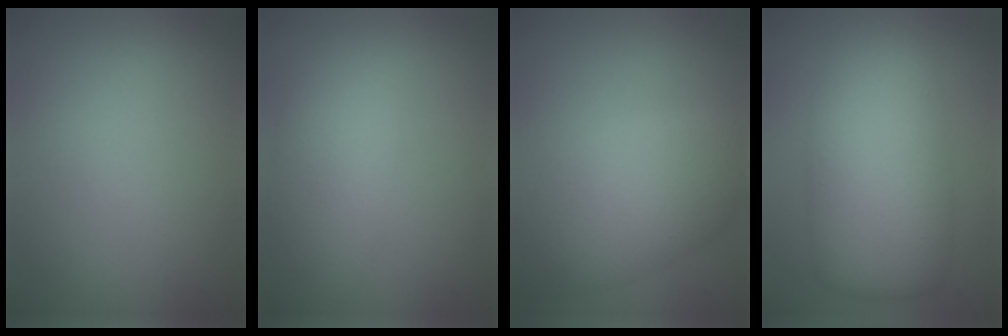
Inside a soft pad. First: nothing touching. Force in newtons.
{"total": 5.4, "press": 5.4, "slide": 0.3}
{"total": 7.8, "press": 7.8, "slide": 0.3}
{"total": 9.4, "press": 9.4, "slide": 0.5}